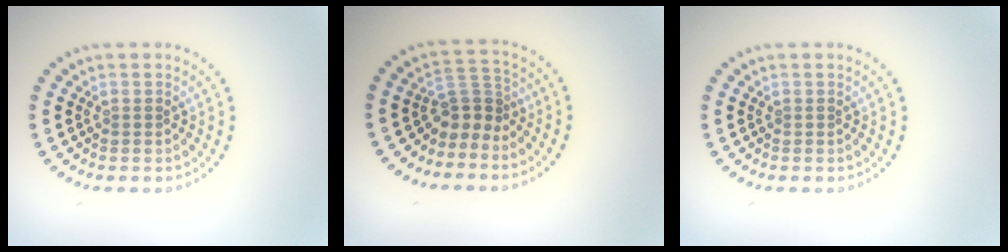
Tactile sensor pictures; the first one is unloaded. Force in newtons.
{"total": 2.8, "press": 1.7, "slide": 2.2}
{"total": 0.0}